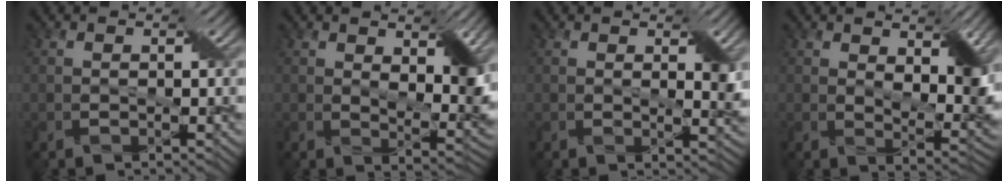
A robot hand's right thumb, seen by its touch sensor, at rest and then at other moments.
{"total": 5.8, "force": [2.5, 2.3, 4.7], "torque": [-0.074, -0.012, 0.045]}
{"total": 2.2, "force": [0.9, 0.7, 1.9], "torque": [-0.030, -0.003, 0.018]}
{"total": 6.3, "force": [2.8, 2.6, 5.0], "torque": [-0.079, -0.012, 0.051]}